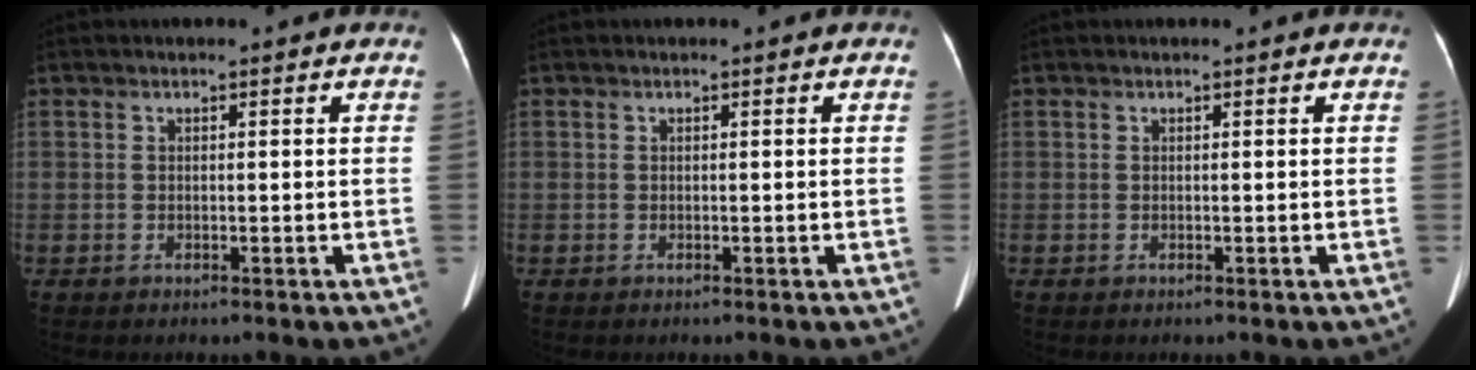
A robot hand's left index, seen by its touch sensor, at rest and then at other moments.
{"total": 0.0}
{"total": 0.0}